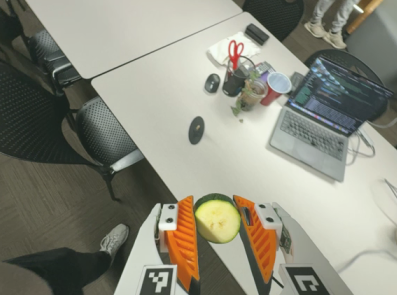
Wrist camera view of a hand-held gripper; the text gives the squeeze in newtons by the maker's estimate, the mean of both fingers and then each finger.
{"total": 8.4, "left": 7.8, "right": 9.0}